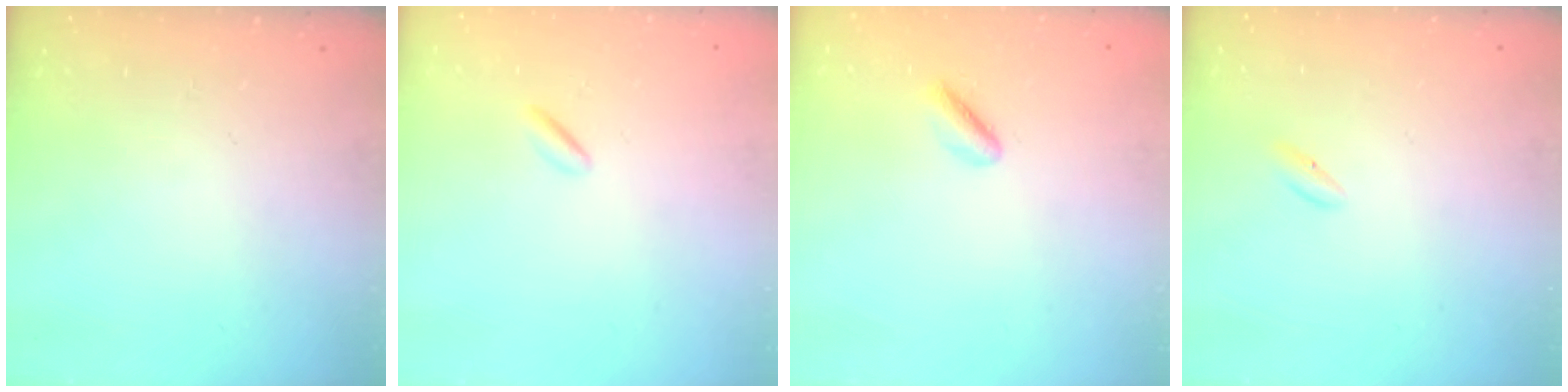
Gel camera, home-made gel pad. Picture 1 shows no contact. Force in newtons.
{"total": 0.6, "press": 0.2, "slide": 0.5}
{"total": 2.0, "press": 1.8, "slide": 1.0}
{"total": 2.0, "press": 1.8, "slide": 0.7}